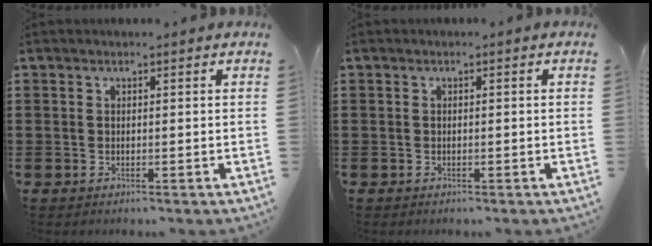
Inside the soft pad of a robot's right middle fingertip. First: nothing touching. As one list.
[{"total": 0.0}]